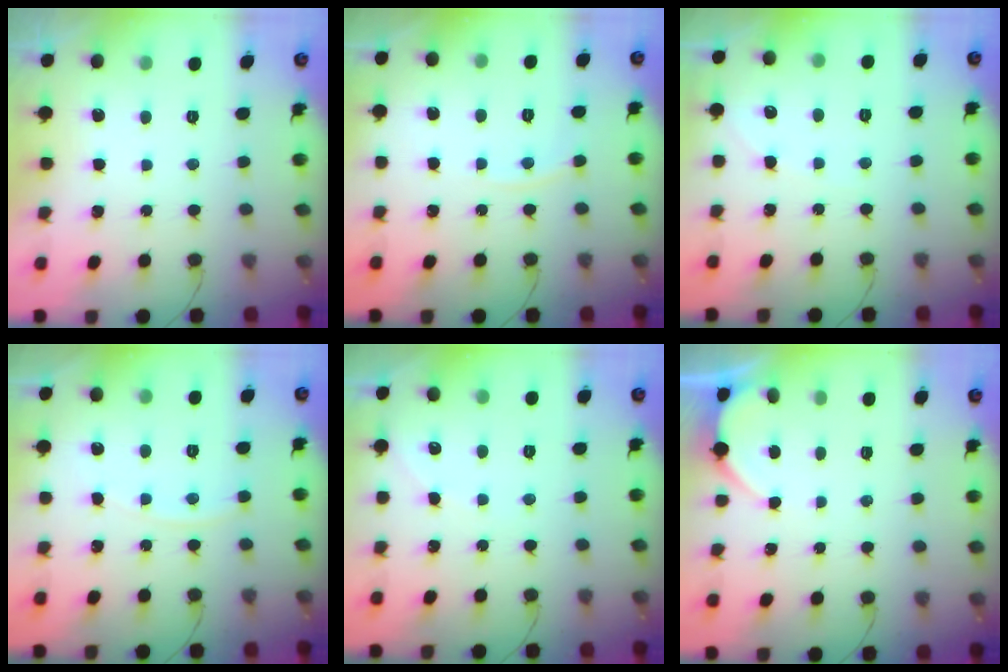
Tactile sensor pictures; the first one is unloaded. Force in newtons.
{"total": 2.9, "press": 2.8, "slide": 0.4}
{"total": 4.3, "press": 4.2, "slide": 0.6}
{"total": 3.5, "press": 3.5, "slide": 0.5}
{"total": 3.0, "press": 3.0, "slide": 0.4}
{"total": 2.3, "press": 2.3, "slide": 0.3}